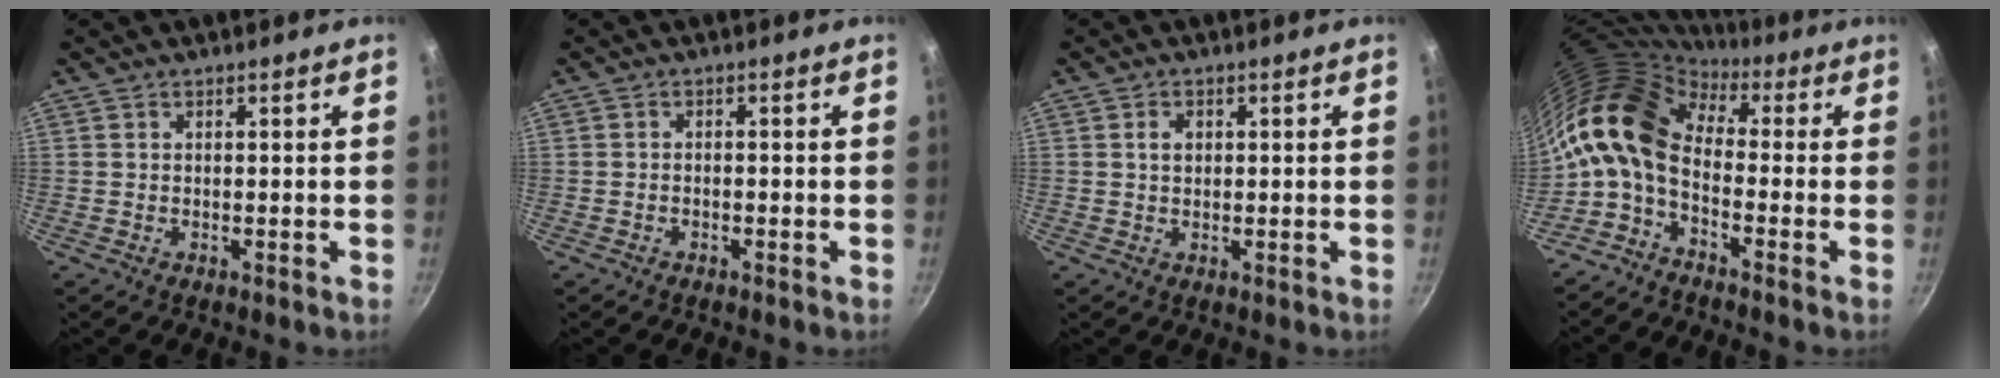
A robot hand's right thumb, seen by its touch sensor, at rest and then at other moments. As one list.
[{"total": 0.7, "force": [-0.5, 0.3, 0.3], "torque": [-0.011, 0.007, -0.010]}, {"total": 2.0, "force": [0.4, 1.5, 1.3], "torque": [-0.014, 0.004, 0.008]}, {"total": 13.2, "force": [0.0, 7.9, 10.6], "torque": [-0.198, 0.023, -0.020]}]